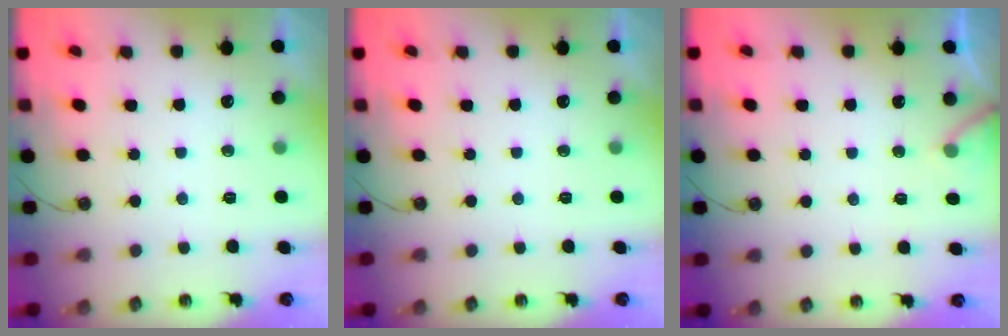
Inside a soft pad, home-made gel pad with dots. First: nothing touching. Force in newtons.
{"total": 0.0}
{"total": 5.8, "press": 5.8, "slide": 0.5}